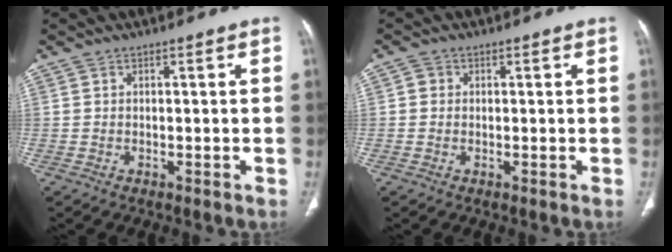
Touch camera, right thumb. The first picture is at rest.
{"total": 1.4, "force": [0.1, 1.3, 0.4], "torque": [0.001, 0.003, 0.000]}